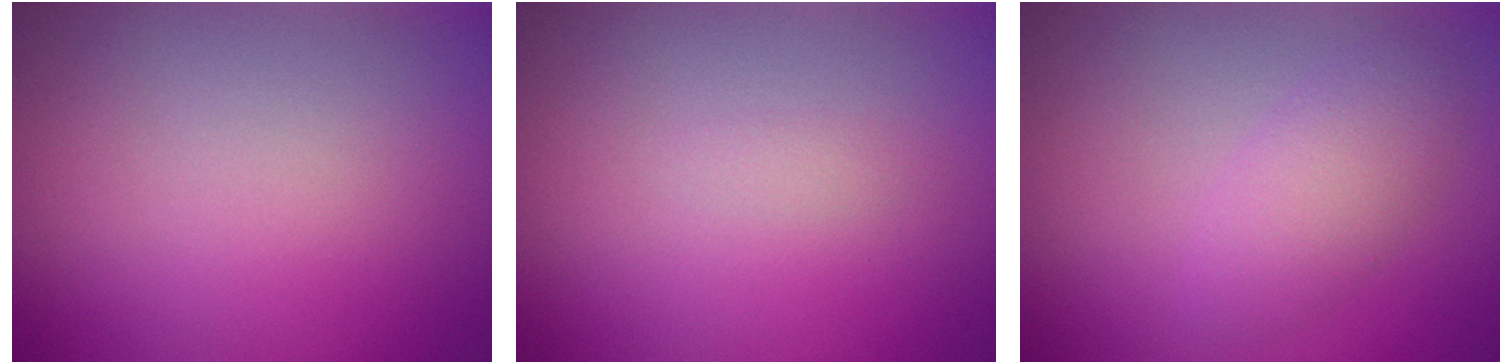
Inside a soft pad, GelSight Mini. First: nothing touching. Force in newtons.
{"total": 0.6, "press": 0.6, "slide": 0.1}
{"total": 2.7, "press": 2.6, "slide": 0.1}